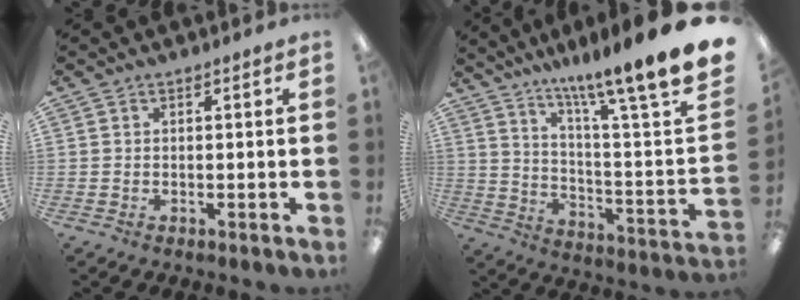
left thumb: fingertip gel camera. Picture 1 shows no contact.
{"total": 14.3, "force": [10.8, -0.3, 9.3], "torque": [-0.144, -0.100, 0.160]}